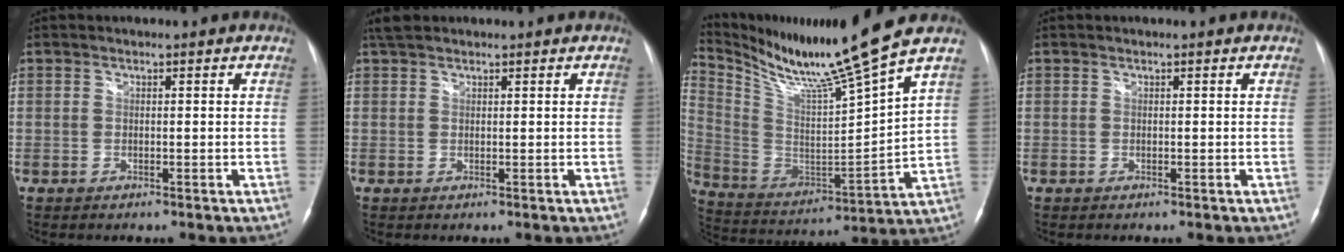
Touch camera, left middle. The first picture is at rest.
{"total": 2.4, "force": [2.0, 1.0, 0.9], "torque": [-0.020, 0.020, 0.036]}
{"total": 17.3, "force": [14.3, -2.5, 9.4], "torque": [-0.184, -0.043, 0.258]}
{"total": 0.0}